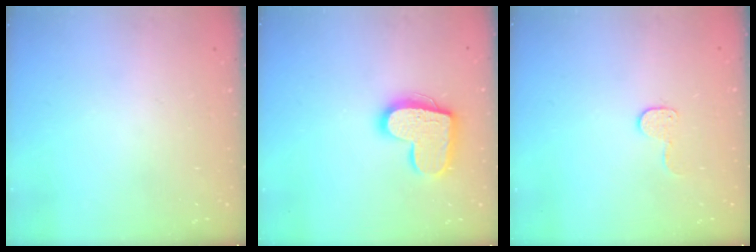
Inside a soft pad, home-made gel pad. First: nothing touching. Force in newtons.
{"total": 16.4, "press": 16.4, "slide": 1.2}
{"total": 6.4, "press": 6.4, "slide": 0.4}